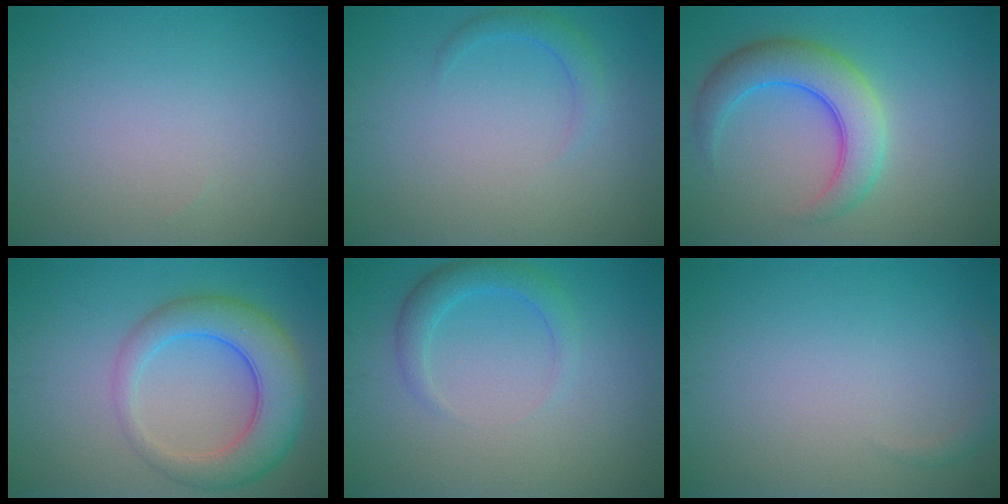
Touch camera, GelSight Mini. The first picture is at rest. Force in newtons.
{"total": 1.5, "press": 1.5, "slide": 0.1}
{"total": 5.8, "press": 5.8, "slide": 0.3}
{"total": 6.7, "press": 6.7, "slide": 0.2}
{"total": 2.5, "press": 2.5, "slide": 0.2}
{"total": 0.9, "press": 0.9, "slide": 0.1}